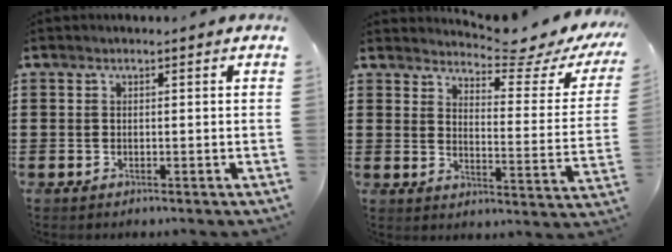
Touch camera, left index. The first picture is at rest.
{"total": 5.2, "force": [4.6, 0.0, 2.3], "torque": [-0.047, -0.043, 0.069]}